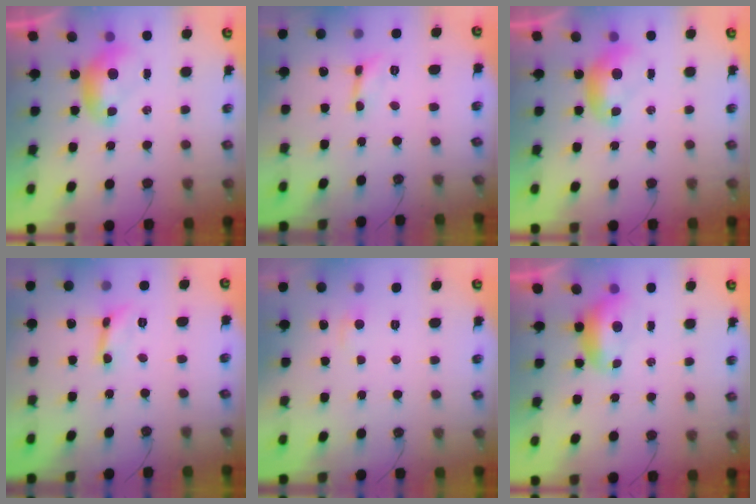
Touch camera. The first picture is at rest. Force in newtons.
{"total": 0.5, "press": 0.5, "slide": 0.2}
{"total": 0.0}
{"total": 0.0}
{"total": 1.2, "press": 0.9, "slide": 0.7}
{"total": 1.0, "press": 0.8, "slide": 0.6}